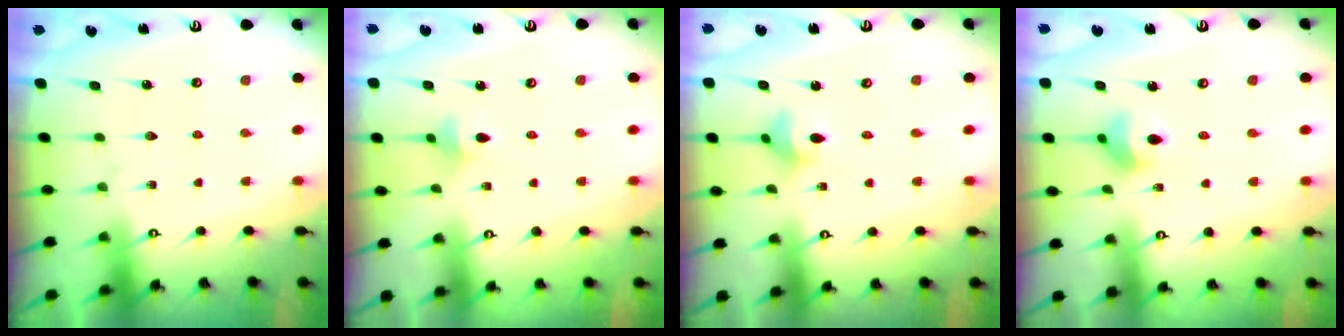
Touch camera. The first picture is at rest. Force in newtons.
{"total": 2.8, "press": 2.8, "slide": 0.5}
{"total": 3.8, "press": 3.8, "slide": 0.5}
{"total": 8.0, "press": 8.0, "slide": 1.1}